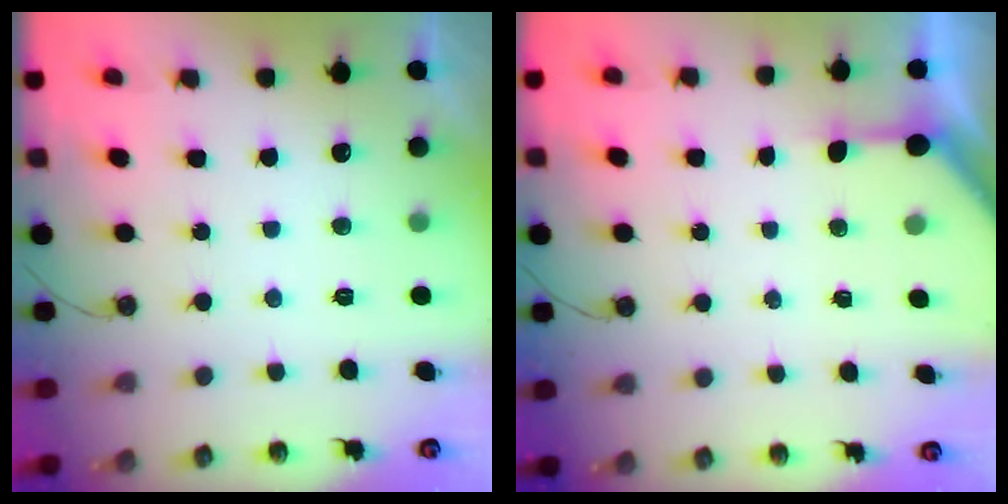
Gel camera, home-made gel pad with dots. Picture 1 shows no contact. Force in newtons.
{"total": 3.8, "press": 3.8, "slide": 0.3}